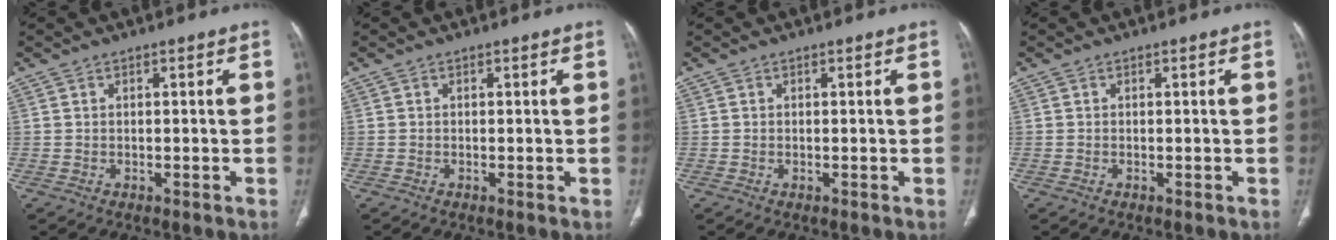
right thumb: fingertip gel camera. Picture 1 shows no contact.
{"total": 0.0}
{"total": 0.0}
{"total": 0.0}